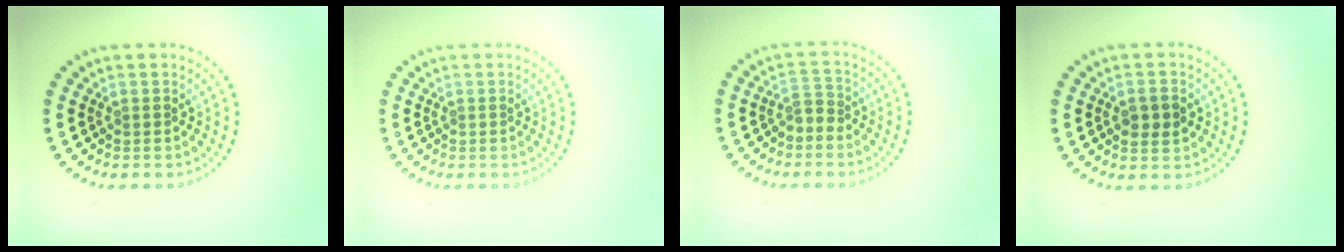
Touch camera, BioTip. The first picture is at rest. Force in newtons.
{"total": 0.0}
{"total": 1.5, "press": 1.1, "slide": 1.1}
{"total": 2.3, "press": 2.3, "slide": 0.1}